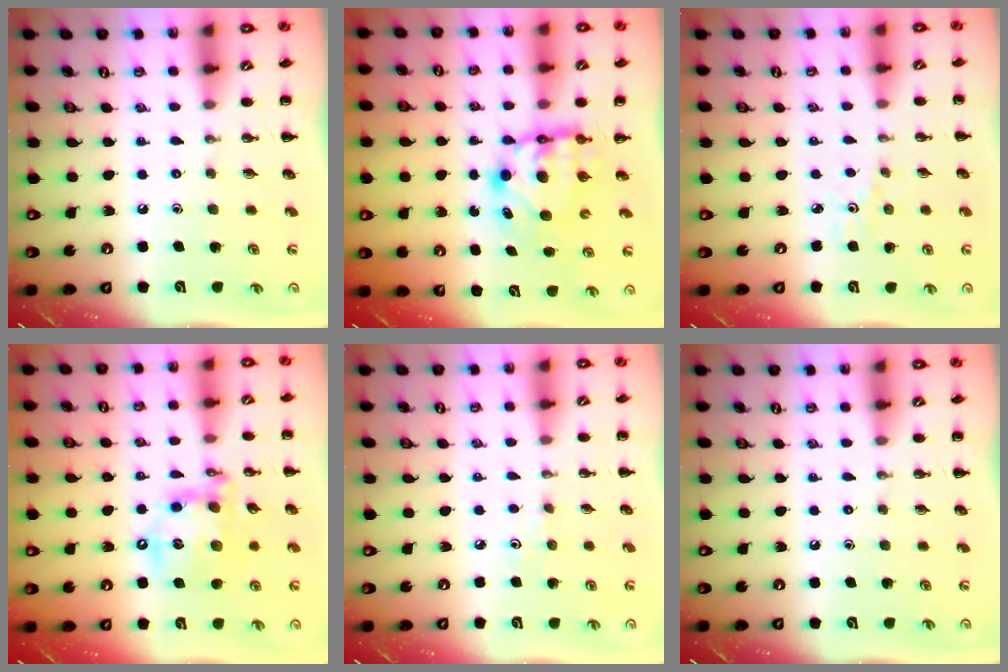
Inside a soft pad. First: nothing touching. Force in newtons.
{"total": 6.5, "press": 6.4, "slide": 1.3}
{"total": 2.0, "press": 1.9, "slide": 0.7}
{"total": 16.5, "press": 16.2, "slide": 3.3}
{"total": 3.1, "press": 2.9, "slide": 1.1}
{"total": 0.0}